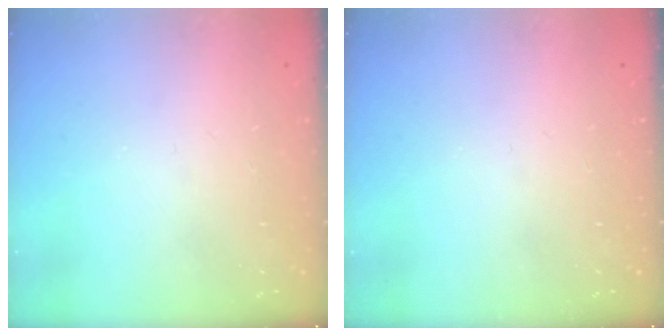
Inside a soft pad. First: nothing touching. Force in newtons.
{"total": 0.0}